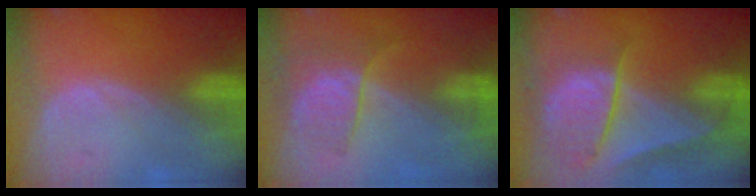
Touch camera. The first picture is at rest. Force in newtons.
{"total": 6.7, "press": 5.9, "slide": 3.2}
{"total": 9.4, "press": 8.1, "slide": 4.8}